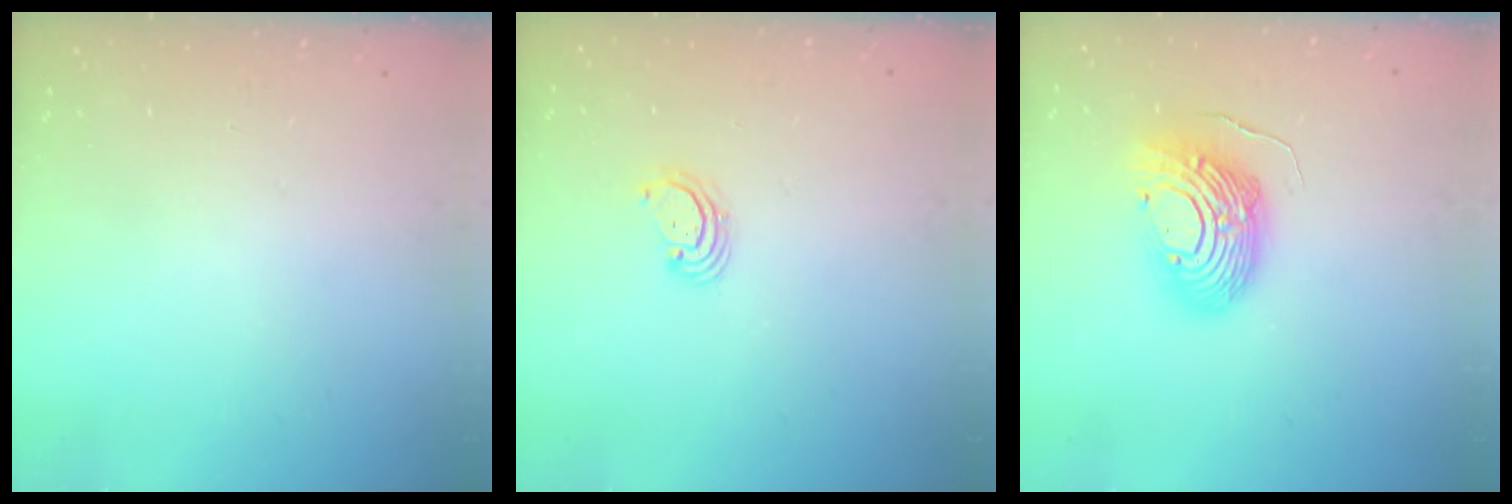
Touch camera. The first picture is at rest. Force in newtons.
{"total": 2.8, "press": 2.8, "slide": 0.3}
{"total": 14.1, "press": 14.0, "slide": 1.2}